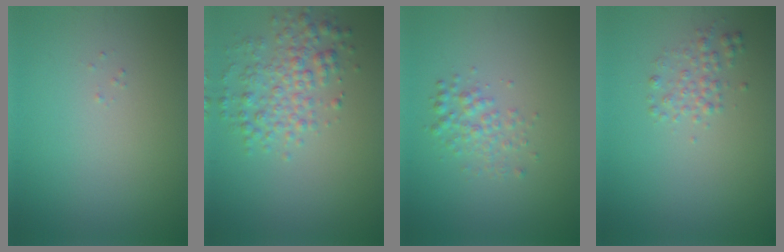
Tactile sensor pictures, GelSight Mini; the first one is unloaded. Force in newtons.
{"total": 3.7, "press": 3.7, "slide": 0.1}
{"total": 2.1, "press": 2.1, "slide": 0.0}
{"total": 1.6, "press": 1.6, "slide": 0.0}